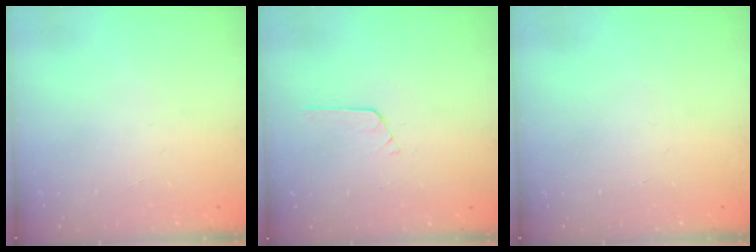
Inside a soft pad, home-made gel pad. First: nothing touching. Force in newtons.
{"total": 4.9, "press": 4.9, "slide": 0.4}
{"total": 0.0}